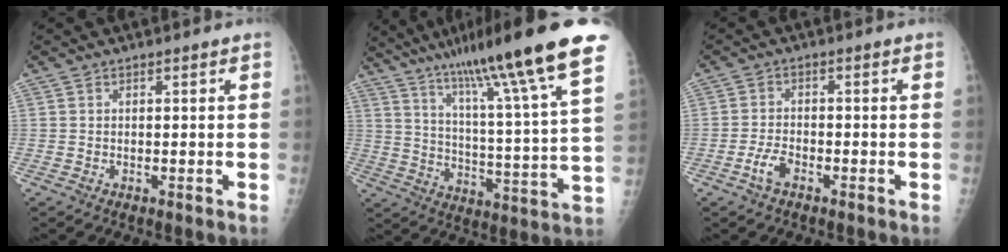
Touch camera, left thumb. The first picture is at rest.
{"total": 25.2, "force": [16.9, 1.7, 18.7], "torque": [-0.284, -0.050, 0.258]}
{"total": 3.3, "force": [-2.0, 1.6, 2.2], "torque": [-0.047, 0.013, -0.039]}